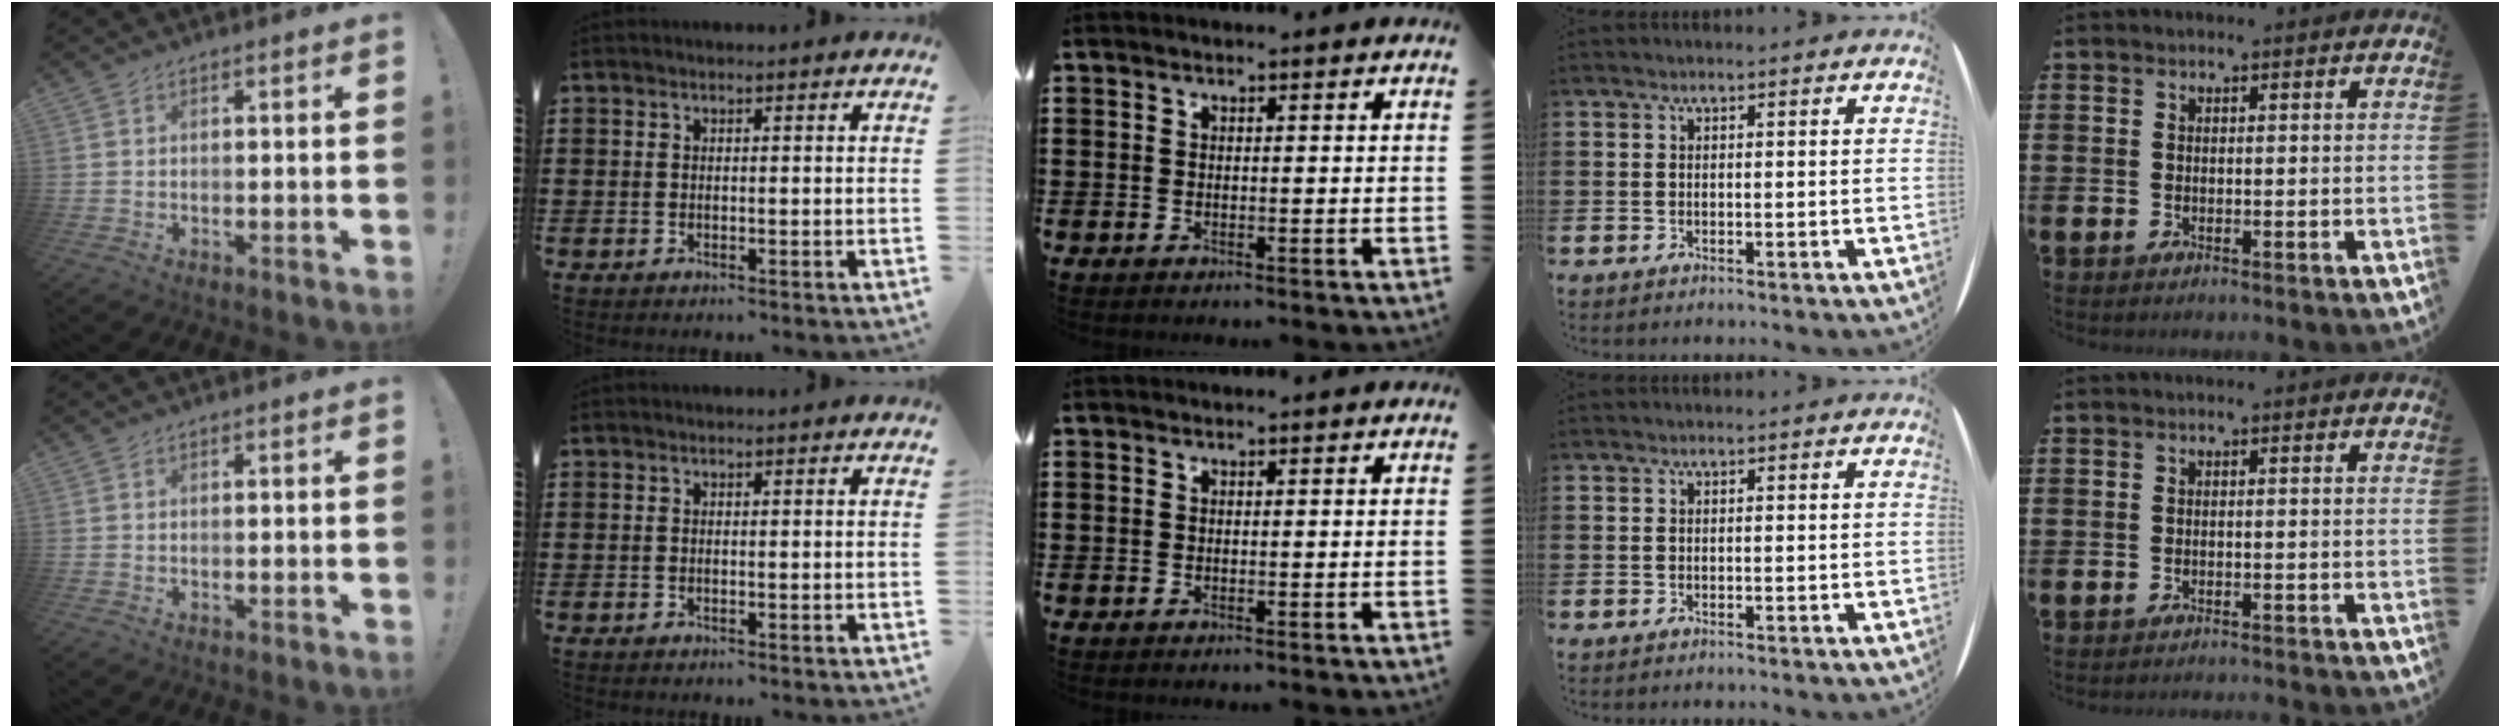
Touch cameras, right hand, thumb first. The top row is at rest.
{"little": {"total": 0.8, "force": [-0.8, -0.2, -0.1], "torque": [0.001, 0.001, -0.017]}}